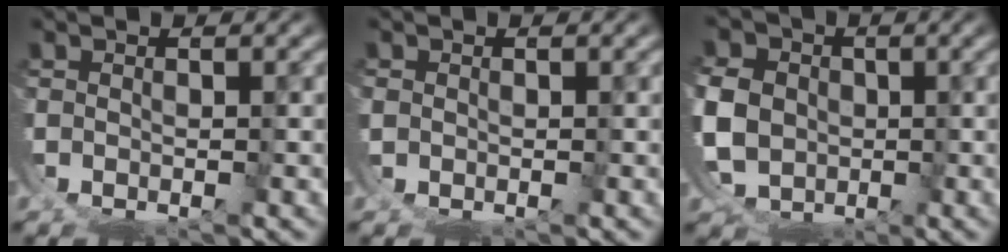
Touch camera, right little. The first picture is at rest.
{"total": 0.0}
{"total": 8.0, "force": [-0.2, 6.9, 4.0], "torque": [-0.104, -0.042, 0.014]}